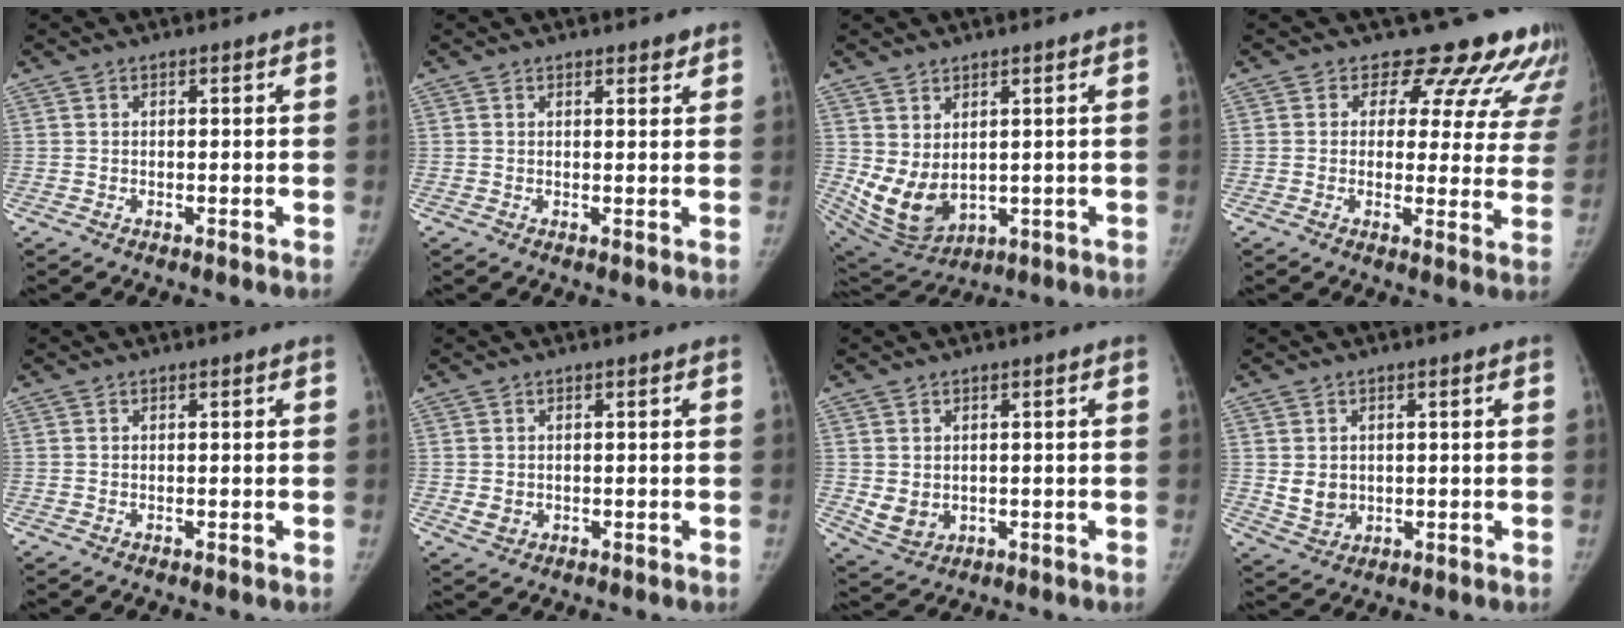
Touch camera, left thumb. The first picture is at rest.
{"total": 1.6, "force": [1.3, 0.7, 0.7], "torque": [0.001, -0.008, 0.015]}
{"total": 9.9, "force": [1.2, 6.6, 7.3], "torque": [-0.129, -0.022, 0.049]}
{"total": 14.5, "force": [12.7, 6.3, 3.2], "torque": [0.019, -0.080, 0.122]}
{"total": 0.0}
{"total": 2.1, "force": [-0.1, 1.8, 1.0], "torque": [-0.013, -0.002, 0.005]}
{"total": 4.6, "force": [0.0, 3.8, 2.5], "torque": [-0.035, -0.009, 0.018]}
{"total": 4.4, "force": [0.5, 3.7, 2.2], "torque": [-0.024, -0.009, 0.022]}